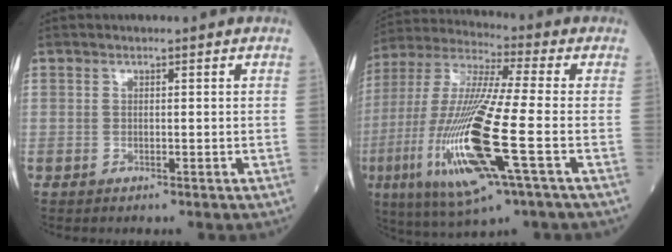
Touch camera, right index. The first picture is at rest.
{"total": 20.9, "force": [-5.7, 1.7, 20.0], "torque": [-0.446, -0.031, -0.108]}